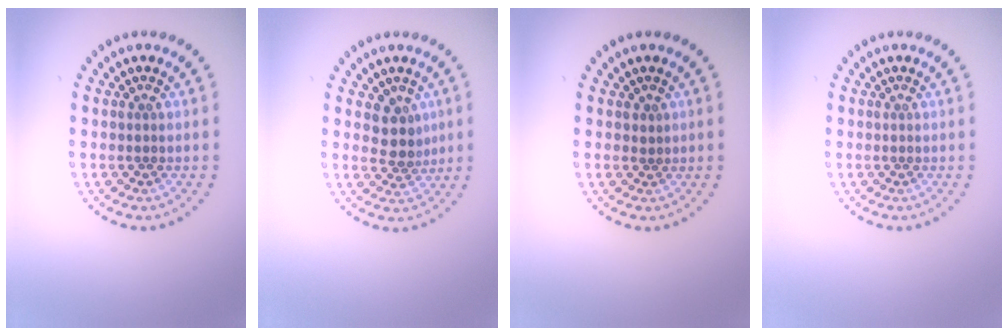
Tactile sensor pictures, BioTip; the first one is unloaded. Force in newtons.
{"total": 2.7, "press": 2.2, "slide": 1.5}
{"total": 0.5, "press": 0.2, "slide": 0.5}
{"total": 0.0}